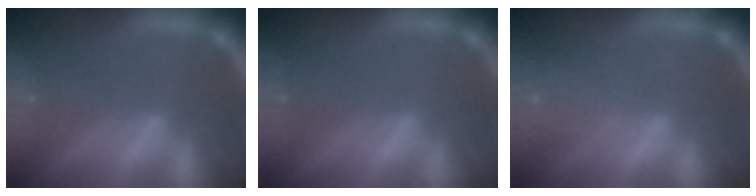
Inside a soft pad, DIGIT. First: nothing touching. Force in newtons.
{"total": 0.0}
{"total": 4.0}